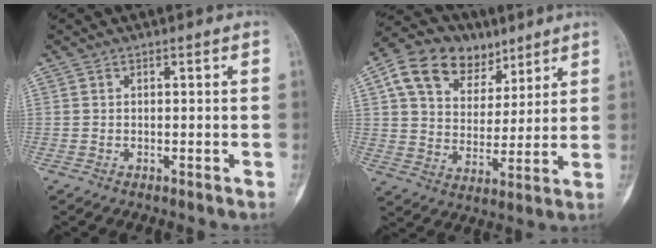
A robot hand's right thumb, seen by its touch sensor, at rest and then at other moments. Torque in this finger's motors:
{"motor_torque": [-1.41, 1.87, 0.23, 0.04, 0.09]}